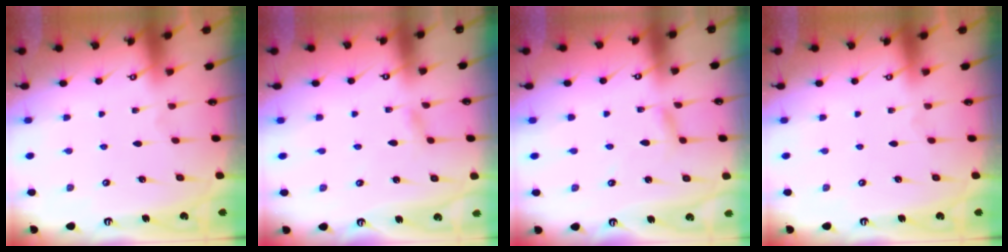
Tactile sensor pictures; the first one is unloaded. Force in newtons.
{"total": 1.2, "press": 1.2, "slide": 0.1}
{"total": 2.3, "press": 2.3, "slide": 0.1}
{"total": 0.0}